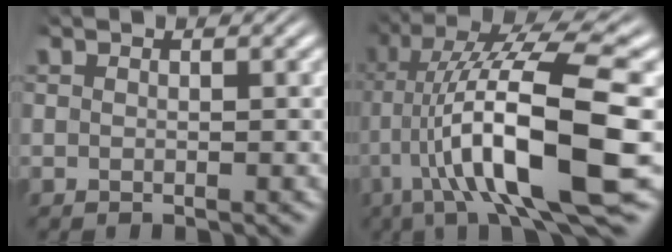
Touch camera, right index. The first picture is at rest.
{"total": 13.5, "force": [0.1, 4.9, 12.6], "torque": [-0.198, 0.000, 0.003]}